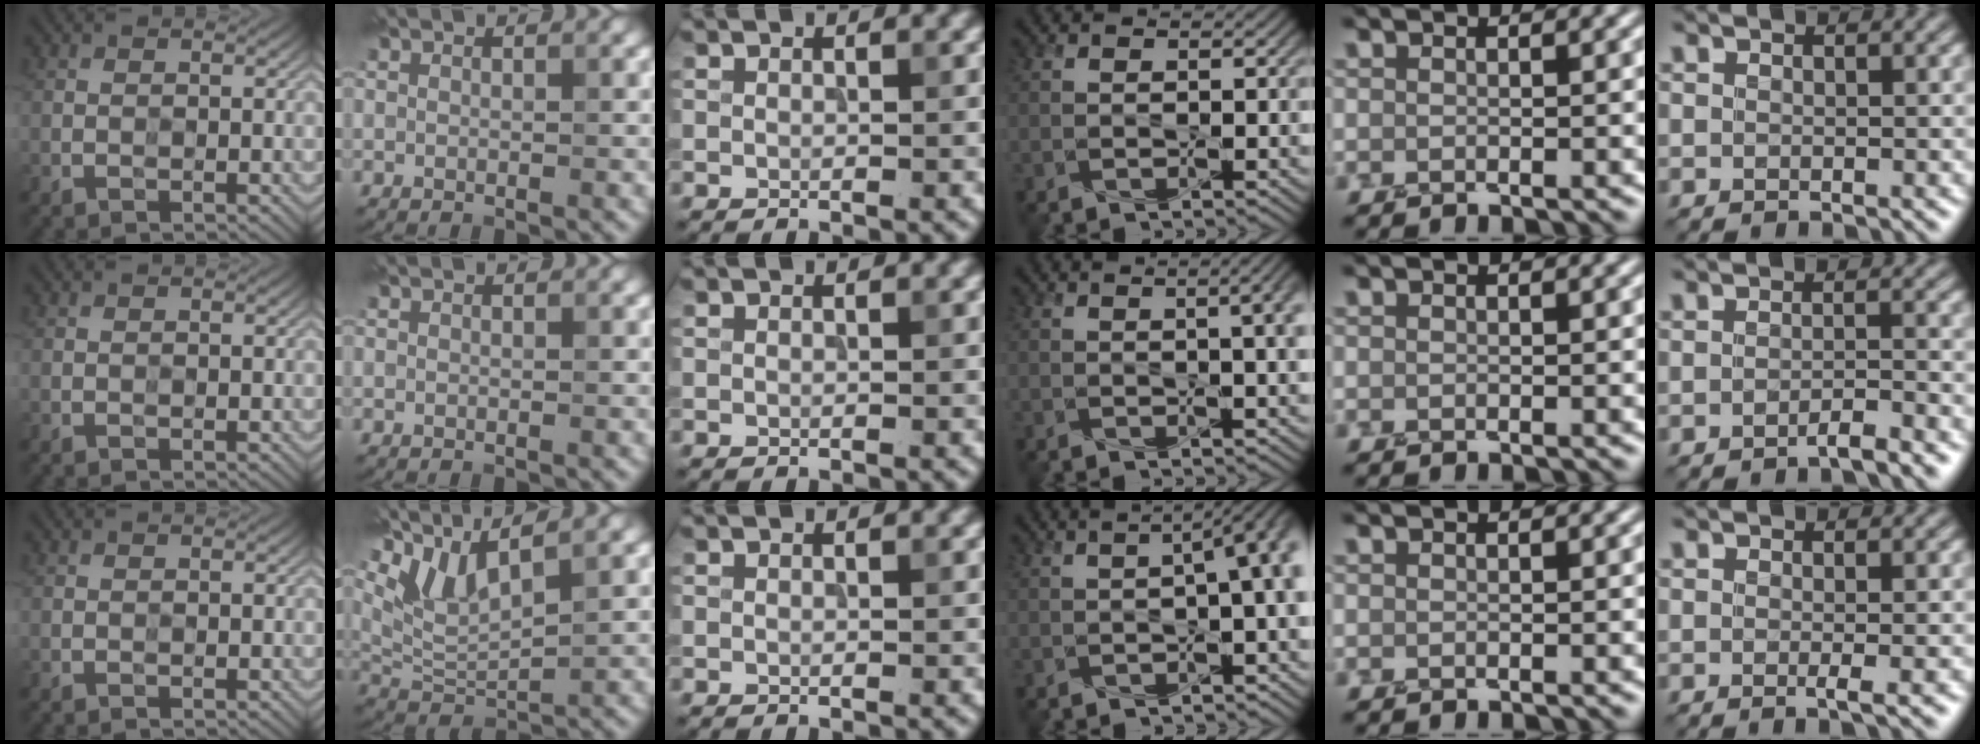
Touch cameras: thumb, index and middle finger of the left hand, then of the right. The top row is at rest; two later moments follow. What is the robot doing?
{"motion": "screw", "object": "organic brewed tea cap"}